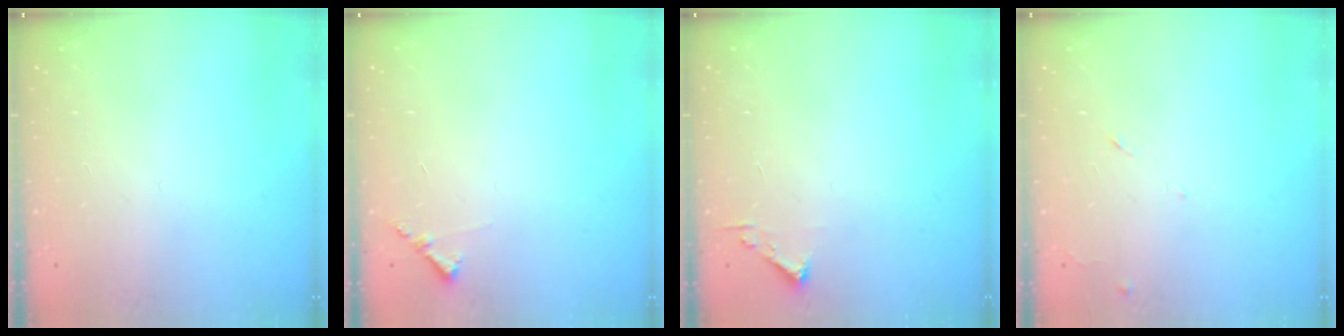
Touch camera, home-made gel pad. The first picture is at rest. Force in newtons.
{"total": 5.8, "press": 5.8, "slide": 0.4}
{"total": 2.4, "press": 2.4, "slide": 0.3}
{"total": 5.5, "press": 5.5, "slide": 0.8}